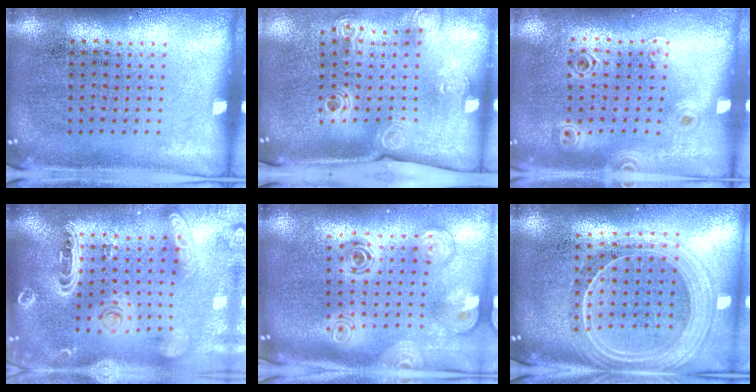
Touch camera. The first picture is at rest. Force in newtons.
{"total": 2.0, "press": 1.5, "slide": 1.4}
{"total": 1.0, "press": 1.0, "slide": 0.1}
{"total": 2.8, "press": 2.4, "slide": 1.5}
{"total": 2.8, "press": 2.0, "slide": 2.0}
{"total": 2.2, "press": 2.0, "slide": 1.1}